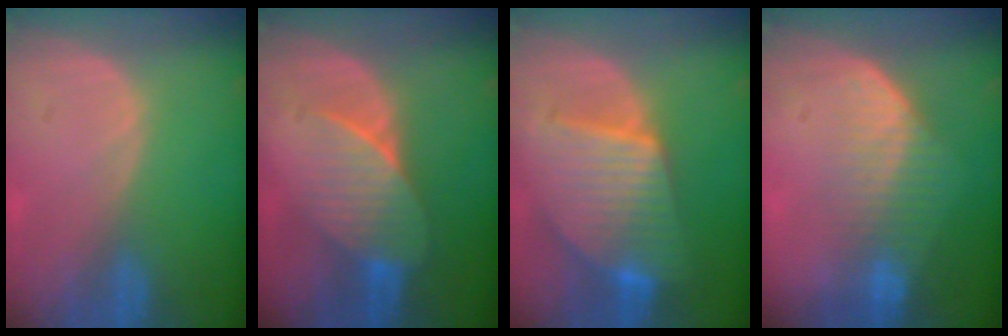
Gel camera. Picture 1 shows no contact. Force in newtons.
{"total": 7.5, "press": 6.9, "slide": 2.8}
{"total": 10.1, "press": 10.1, "slide": 0.8}
{"total": 7.1, "press": 5.9, "slide": 3.8}